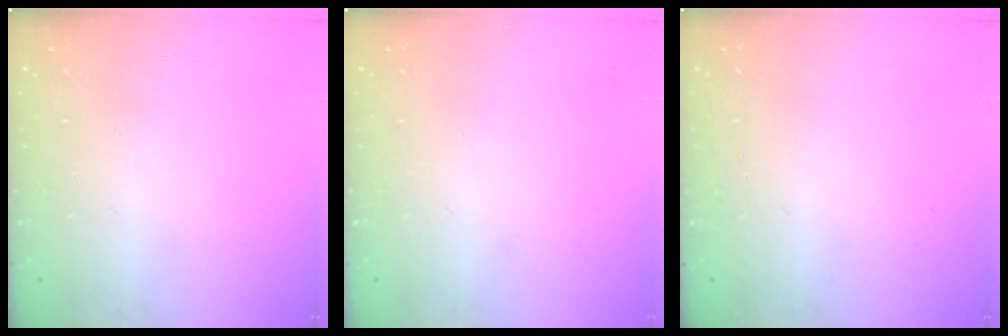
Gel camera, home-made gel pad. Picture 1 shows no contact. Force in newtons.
{"total": 0.0}
{"total": 1.3, "press": 1.3, "slide": 0.1}